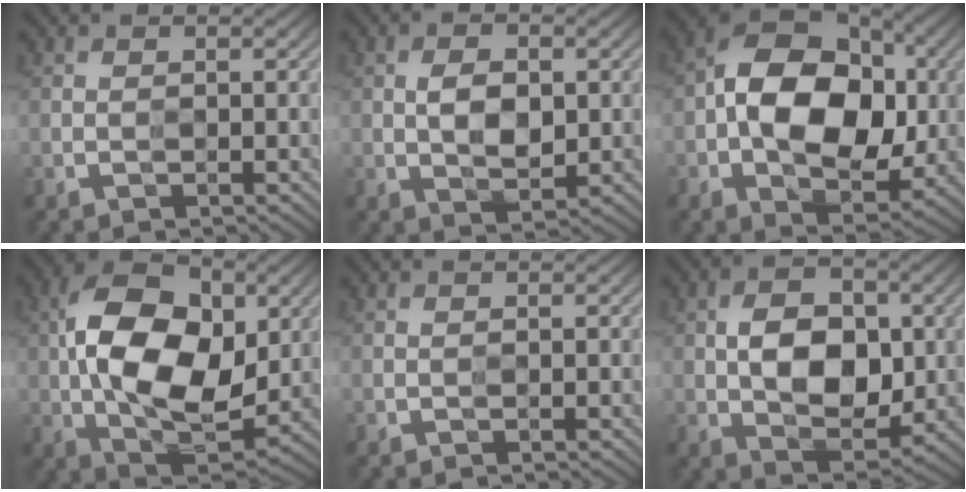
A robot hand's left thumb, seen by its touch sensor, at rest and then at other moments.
{"total": 4.6, "force": [0.4, 2.7, 3.7], "torque": [-0.071, -0.003, 0.009]}
{"total": 14.9, "force": [0.3, 9.9, 11.2], "torque": [-0.185, 0.012, 0.002]}
{"total": 15.2, "force": [1.5, 9.2, 12.0], "torque": [-0.223, 0.014, 0.022]}
{"total": 0.0}
{"total": 8.9, "force": [0.5, 5.8, 6.8], "torque": [-0.125, -0.003, 0.007]}